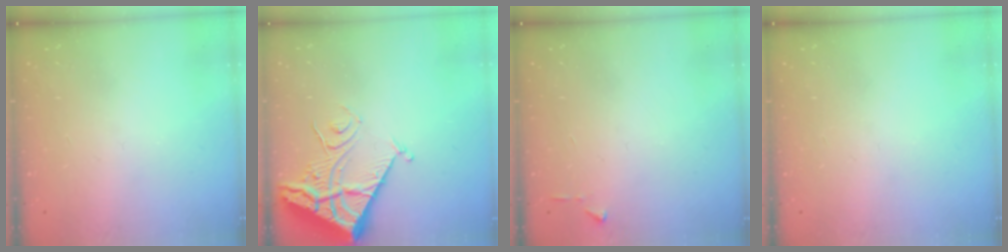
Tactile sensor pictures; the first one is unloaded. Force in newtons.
{"total": 11.3, "press": 11.3, "slide": 1.4}
{"total": 3.9, "press": 3.9, "slide": 0.5}
{"total": 0.0}